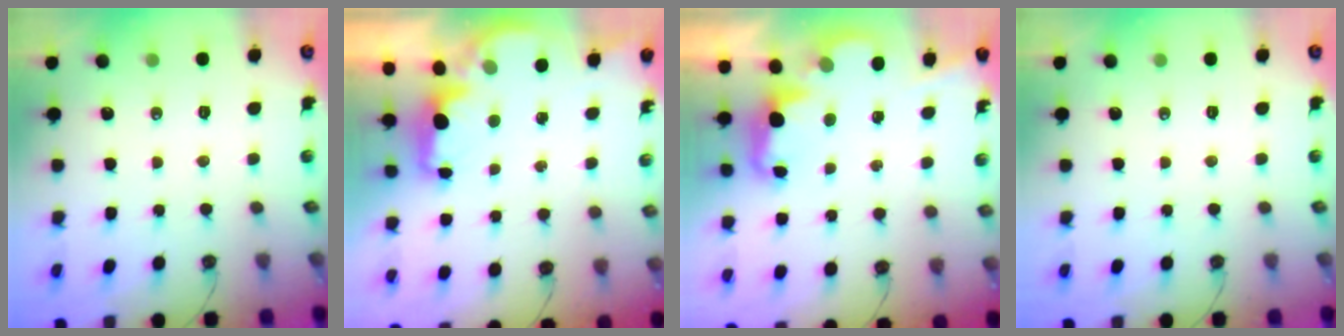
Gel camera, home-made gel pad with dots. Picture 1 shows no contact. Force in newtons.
{"total": 2.4, "press": 2.3, "slide": 0.8}
{"total": 2.5, "press": 2.4, "slide": 0.6}
{"total": 0.0}